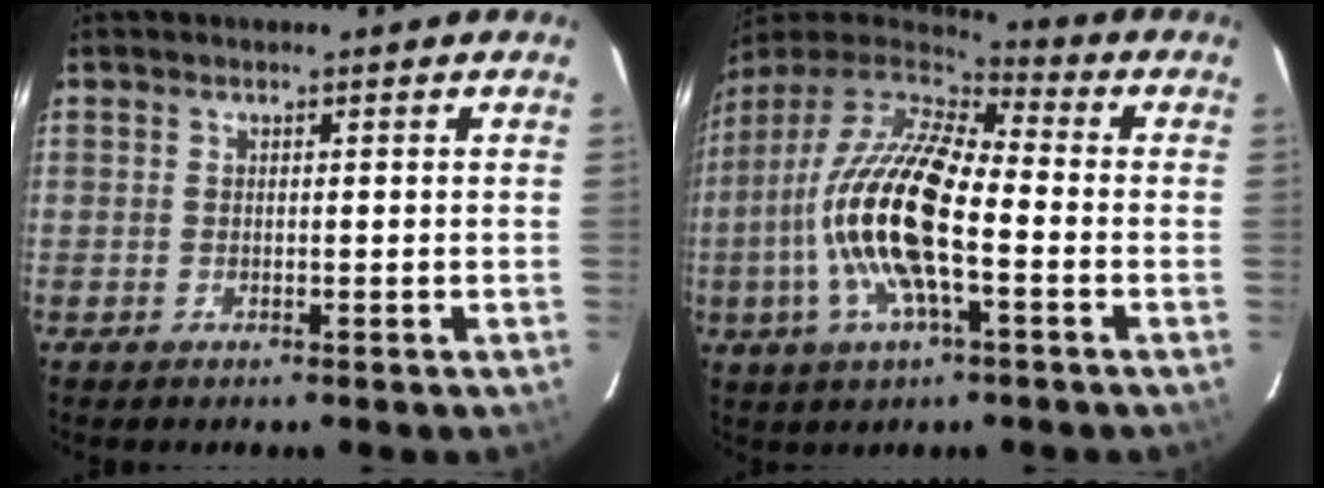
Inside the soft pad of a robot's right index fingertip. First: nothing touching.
{"total": 19.1, "force": [-4.1, 6.4, 17.6], "torque": [-0.347, -0.007, -0.088]}